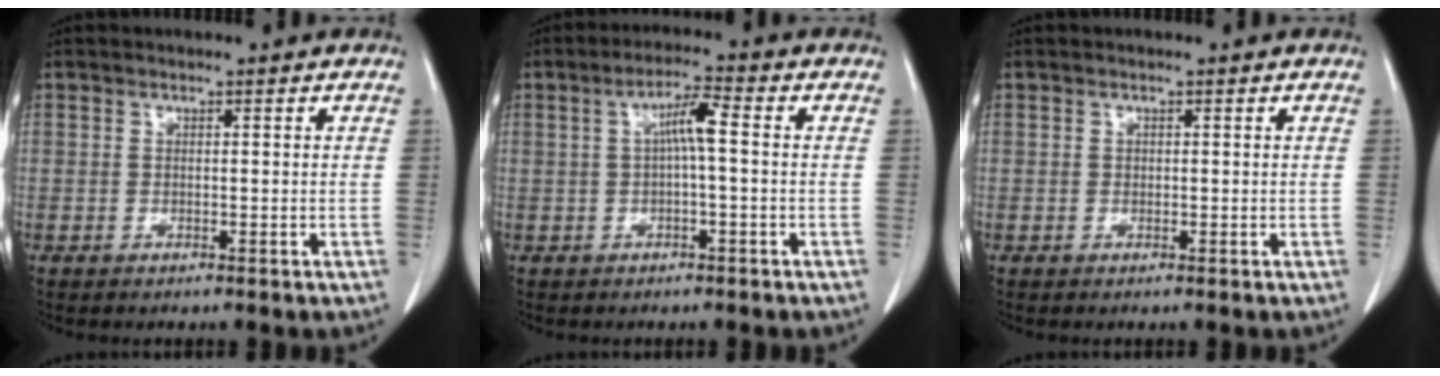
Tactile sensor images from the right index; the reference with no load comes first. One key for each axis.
{"total": 4.4, "fx": 0.4, "fy": 0.3, "fz": 4.4, "tx": -0.080, "ty": 0.015, "tz": 0.006}
{"total": 0.0}